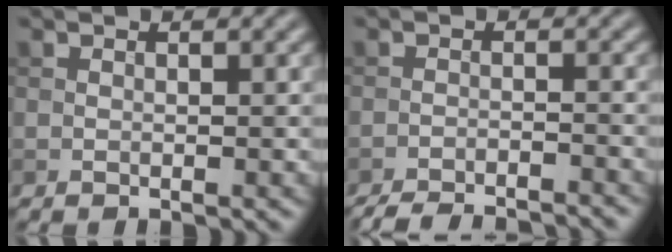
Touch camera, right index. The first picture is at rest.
{"total": 7.2, "force": [-6.9, 1.1, 1.8], "torque": [-0.027, -0.005, -0.100]}